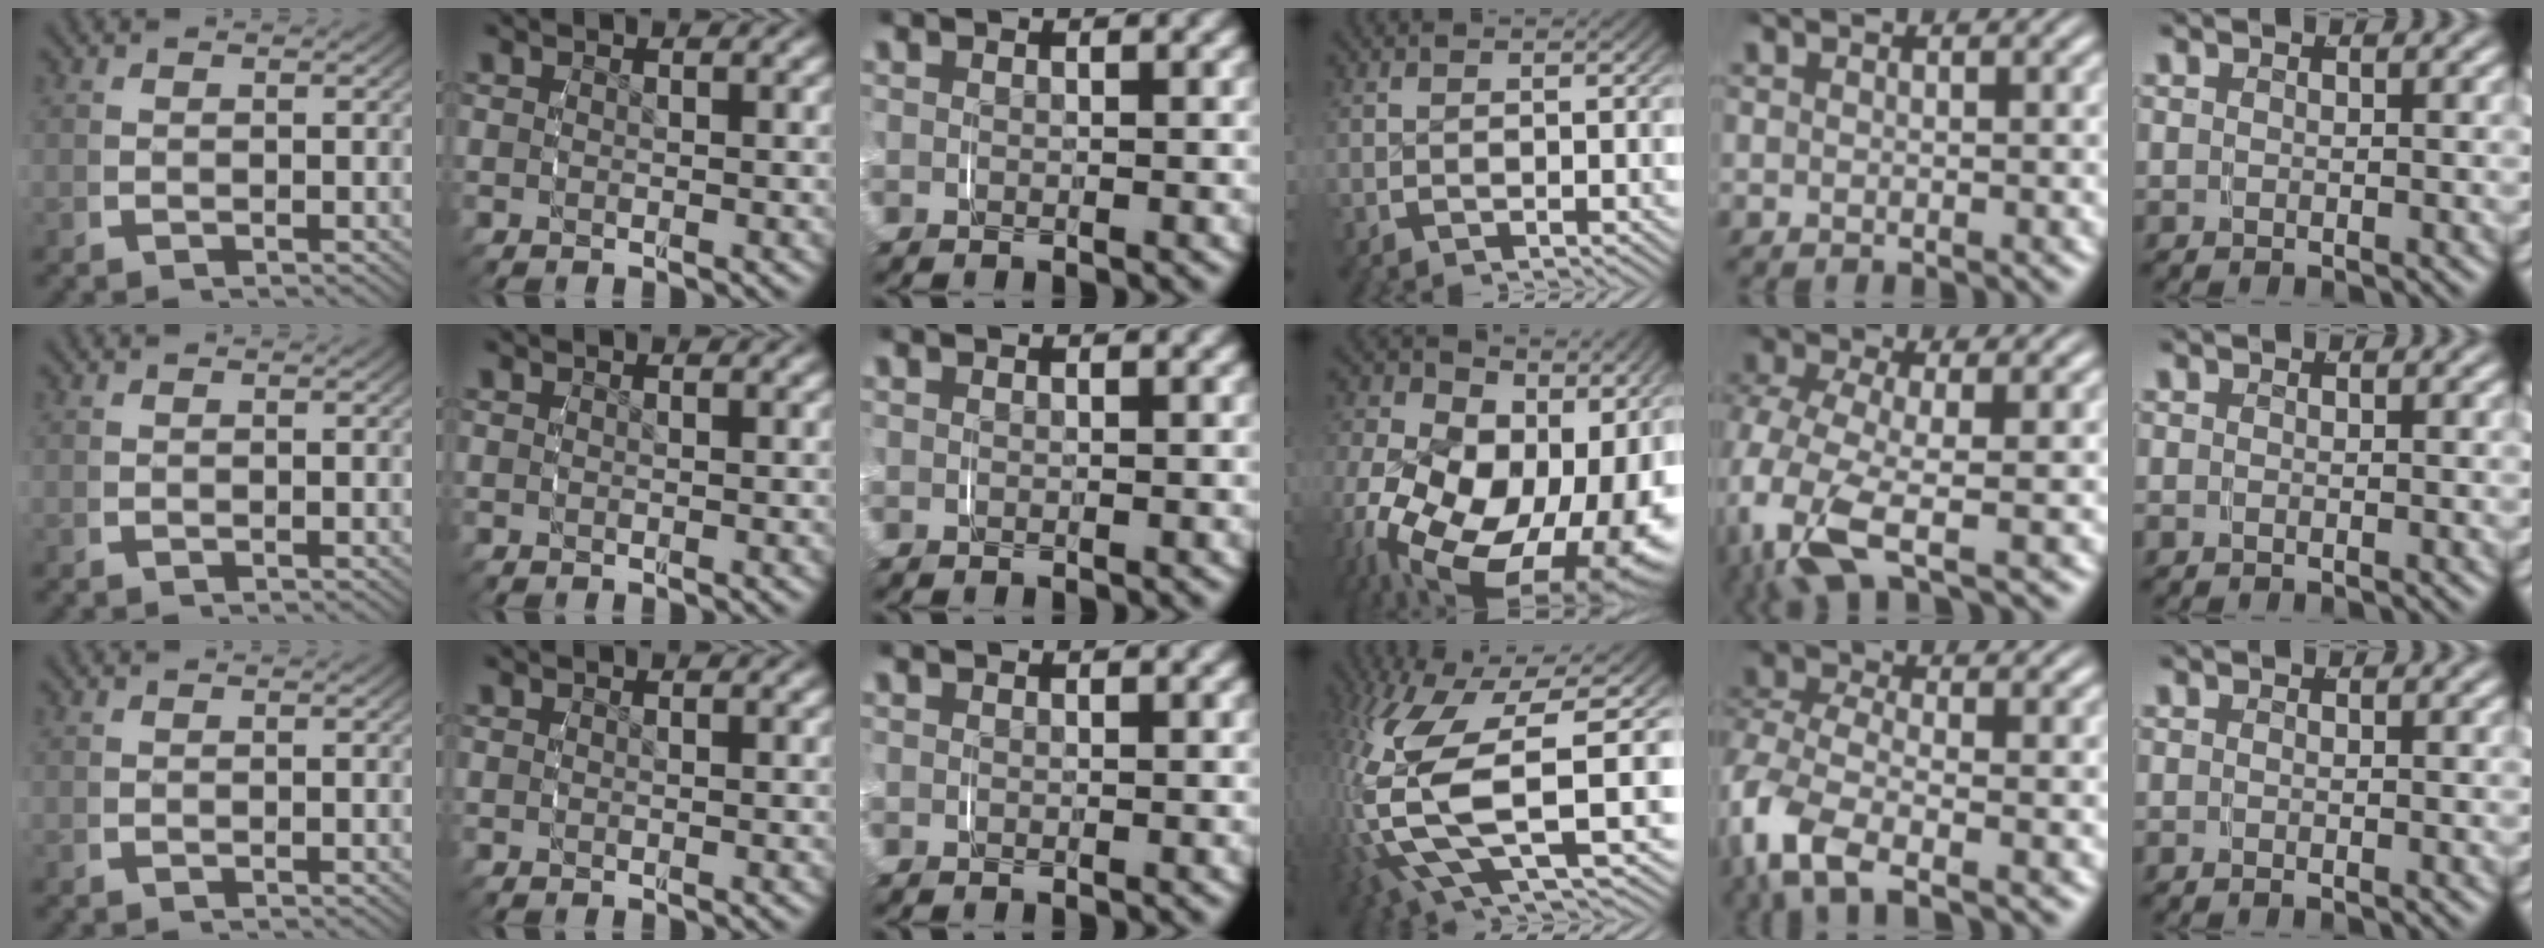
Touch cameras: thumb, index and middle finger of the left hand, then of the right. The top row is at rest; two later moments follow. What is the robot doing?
{"motion": "grasp_and_lifting", "object": "shoes"}